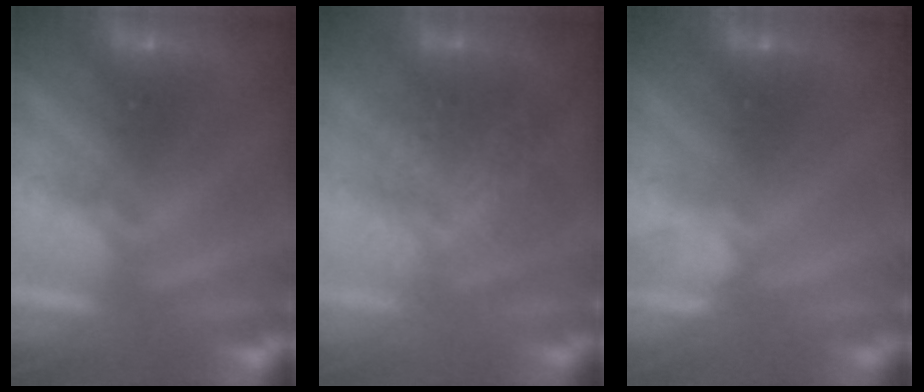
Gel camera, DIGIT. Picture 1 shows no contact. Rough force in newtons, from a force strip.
{"total": 2.8}
{"total": 3.8}